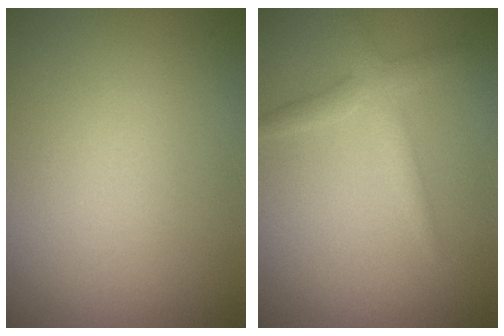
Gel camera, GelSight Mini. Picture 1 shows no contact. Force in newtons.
{"total": 2.2, "press": 2.2, "slide": 0.1}